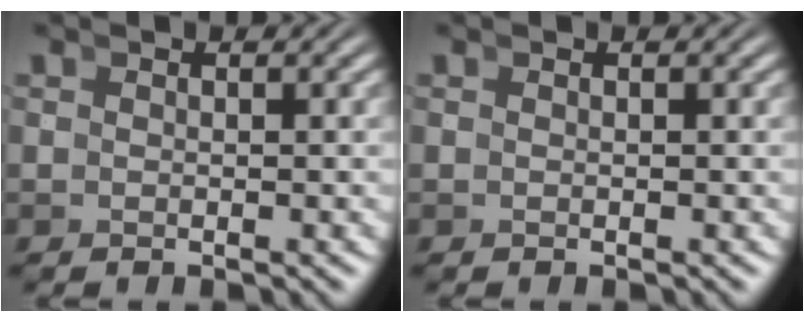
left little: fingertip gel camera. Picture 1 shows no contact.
{"total": 0.0}